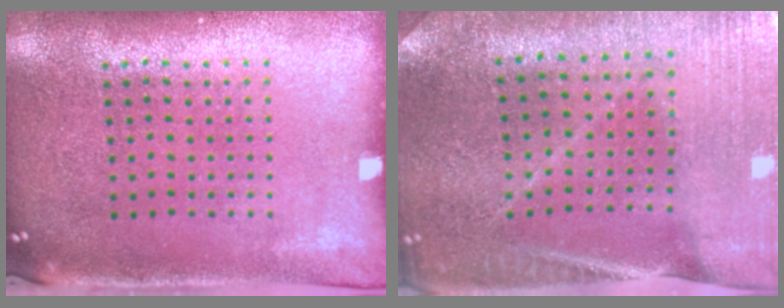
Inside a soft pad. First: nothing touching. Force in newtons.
{"total": 0.9, "press": 0.9, "slide": 0.1}